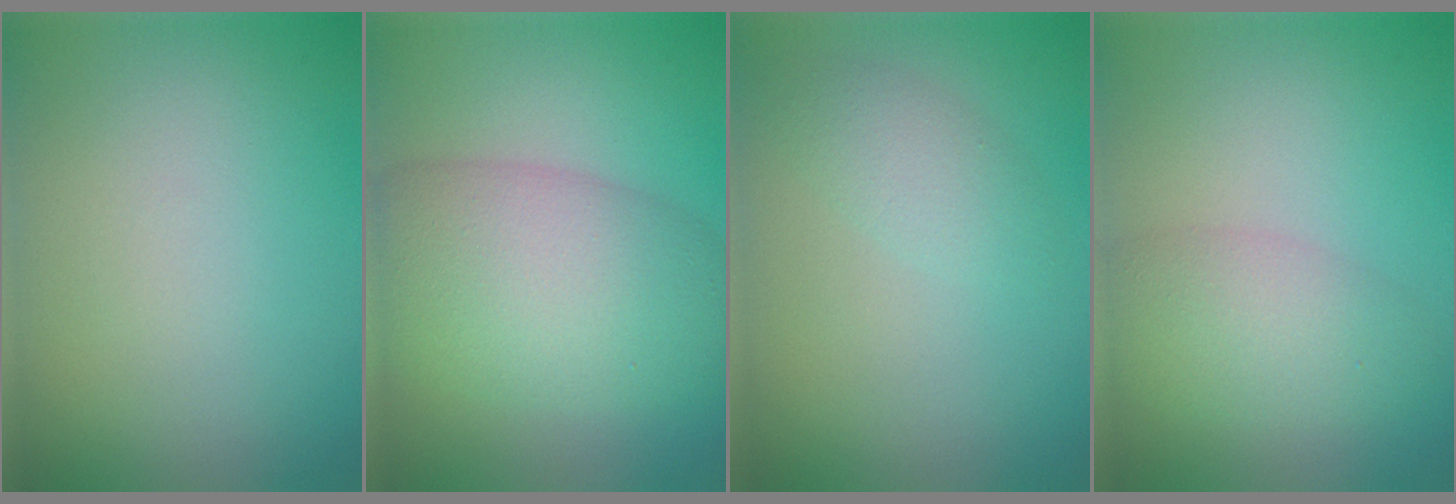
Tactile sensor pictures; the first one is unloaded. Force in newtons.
{"total": 8.9, "press": 8.9, "slide": 0.4}
{"total": 2.0, "press": 2.0, "slide": 0.1}
{"total": 3.8, "press": 3.8, "slide": 0.1}